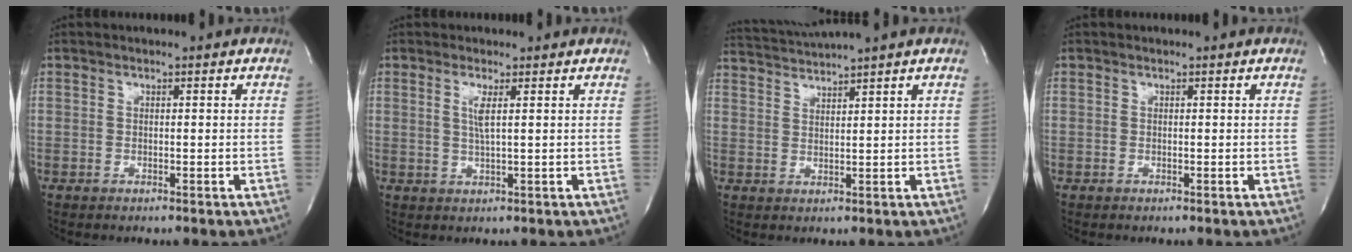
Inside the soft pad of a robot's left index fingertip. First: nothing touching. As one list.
[{"total": 2.2, "force": [0.6, -0.1, 2.1], "torque": [-0.051, -0.009, 0.013]}, {"total": 4.6, "force": [4.0, -2.1, 0.5], "torque": [-0.016, -0.007, 0.082]}, {"total": 0.0}]